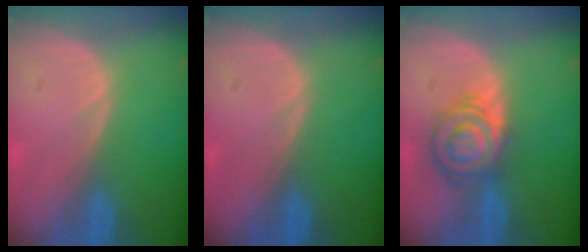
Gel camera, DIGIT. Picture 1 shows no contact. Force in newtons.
{"total": 0.0}
{"total": 6.7, "press": 6.7, "slide": 0.1}